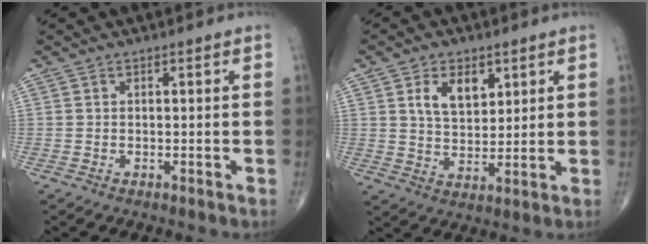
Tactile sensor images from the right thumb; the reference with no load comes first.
{"total": 7.7, "force": [3.4, 4.7, 5.1], "torque": [-0.068, -0.020, 0.063]}